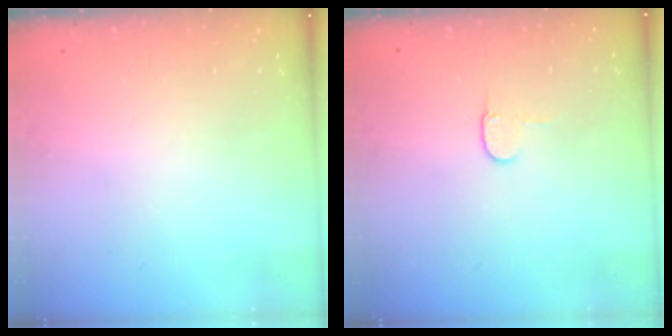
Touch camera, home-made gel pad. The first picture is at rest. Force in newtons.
{"total": 3.8, "press": 3.8, "slide": 0.4}